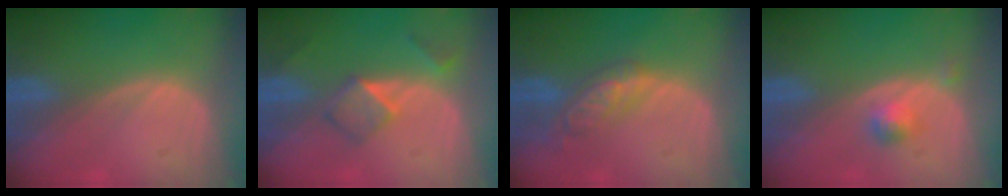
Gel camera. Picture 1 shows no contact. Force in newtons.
{"total": 5.2, "press": 4.5, "slide": 2.6}
{"total": 5.9, "press": 5.1, "slide": 2.9}
{"total": 2.4, "press": 2.1, "slide": 1.1}